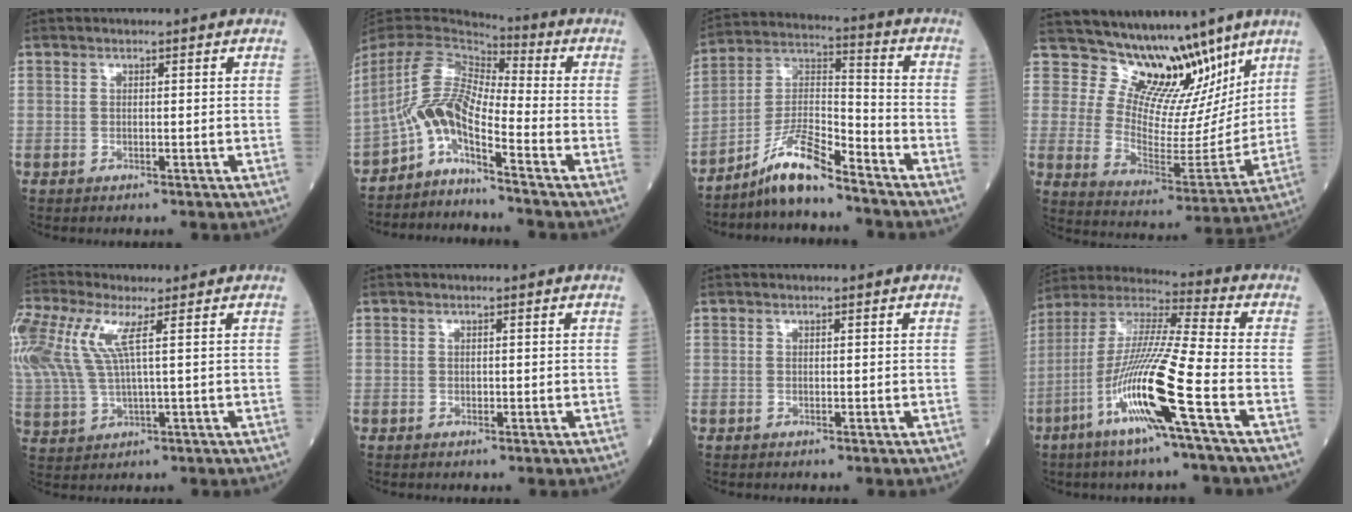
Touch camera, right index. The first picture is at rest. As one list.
[{"total": 9.1, "force": [-5.0, 1.9, 7.3], "torque": [-0.156, 0.016, -0.096]}, {"total": 9.4, "force": [-7.6, 0.9, 5.4], "torque": [-0.115, 0.010, -0.143]}, {"total": 13.9, "force": [11.6, 5.7, 5.3], "torque": [-0.087, -0.019, 0.183]}, {"total": 15.4, "force": [5.9, 5.5, 13.1], "torque": [-0.352, 0.019, 0.113]}, {"total": 0.0}, {"total": 0.0}, {"total": 16.6, "force": [-6.6, -0.7, 15.2], "torque": [-0.312, -0.015, -0.134]}]